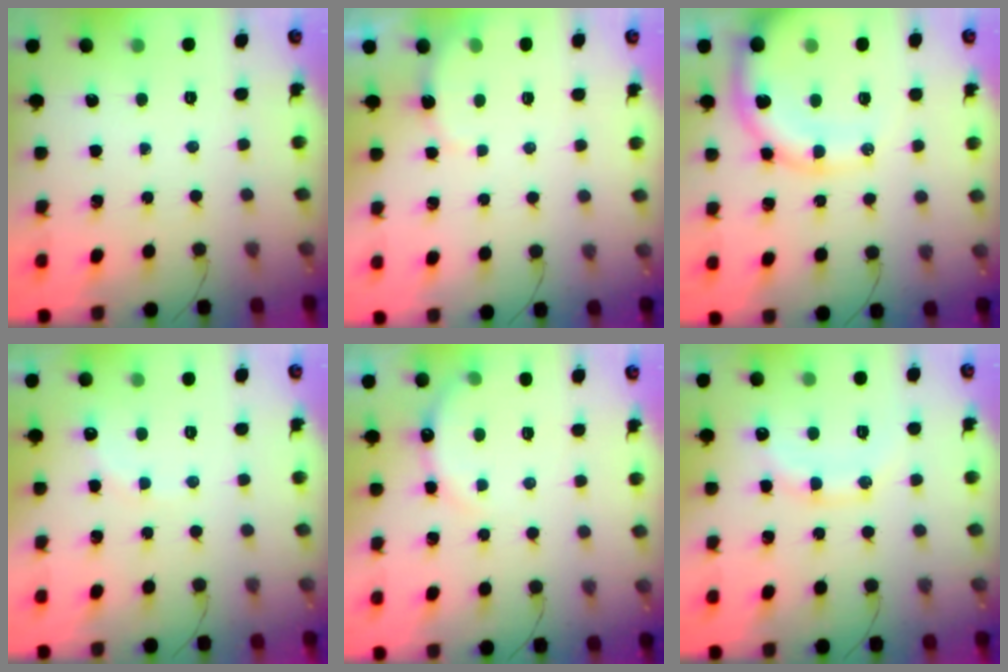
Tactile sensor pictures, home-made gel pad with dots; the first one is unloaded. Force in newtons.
{"total": 3.0, "press": 2.9, "slide": 0.7}
{"total": 15.8, "press": 15.4, "slide": 3.5}
{"total": 7.4, "press": 7.3, "slide": 1.1}
{"total": 6.4, "press": 6.2, "slide": 1.4}
{"total": 12.9, "press": 12.9, "slide": 1.0}